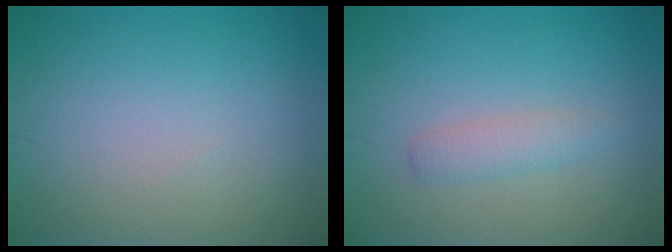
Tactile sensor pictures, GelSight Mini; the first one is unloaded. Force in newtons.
{"total": 1.7, "press": 1.7, "slide": 0.1}